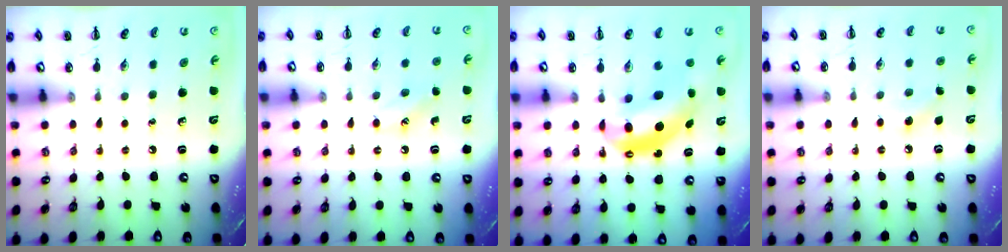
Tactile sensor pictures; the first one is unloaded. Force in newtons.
{"total": 7.3, "press": 7.2, "slide": 1.5}
{"total": 10.1, "press": 9.7, "slide": 2.7}
{"total": 6.6, "press": 6.2, "slide": 2.1}